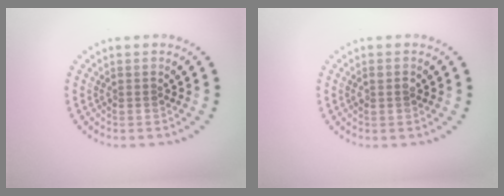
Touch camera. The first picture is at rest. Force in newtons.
{"total": 1.1, "press": 1.0, "slide": 0.3}